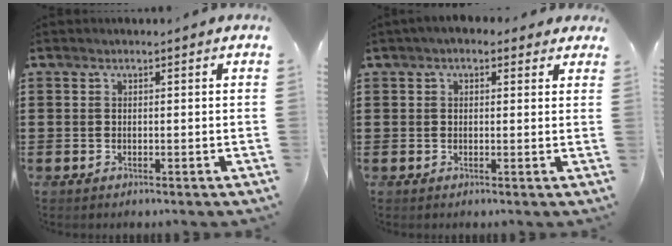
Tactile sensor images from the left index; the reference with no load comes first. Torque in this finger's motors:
{"motor_torque": [2.14, 0.00, 1.06, 0.20]}